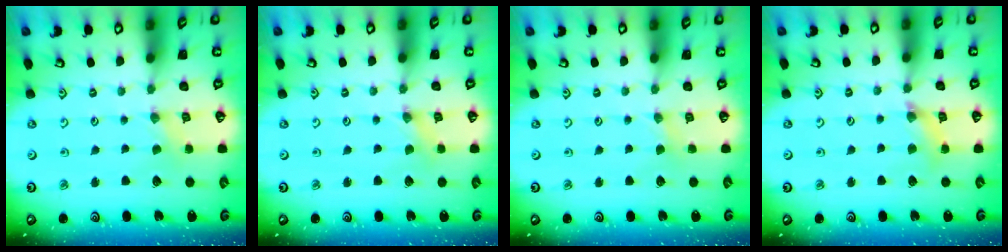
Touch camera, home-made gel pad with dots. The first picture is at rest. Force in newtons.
{"total": 0.0}
{"total": 1.7, "press": 1.6, "slide": 0.4}
{"total": 5.9, "press": 5.8, "slide": 0.7}